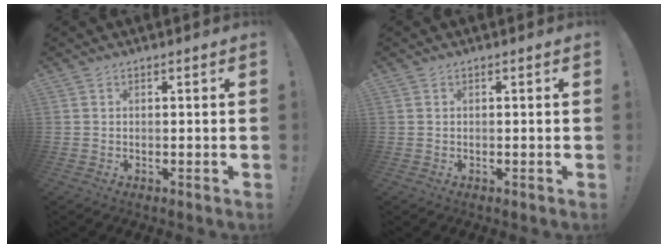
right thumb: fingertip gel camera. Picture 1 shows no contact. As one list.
[{"total": 0.0}]